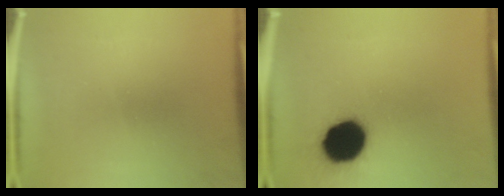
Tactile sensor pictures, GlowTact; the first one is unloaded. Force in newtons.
{"total": 14.9}